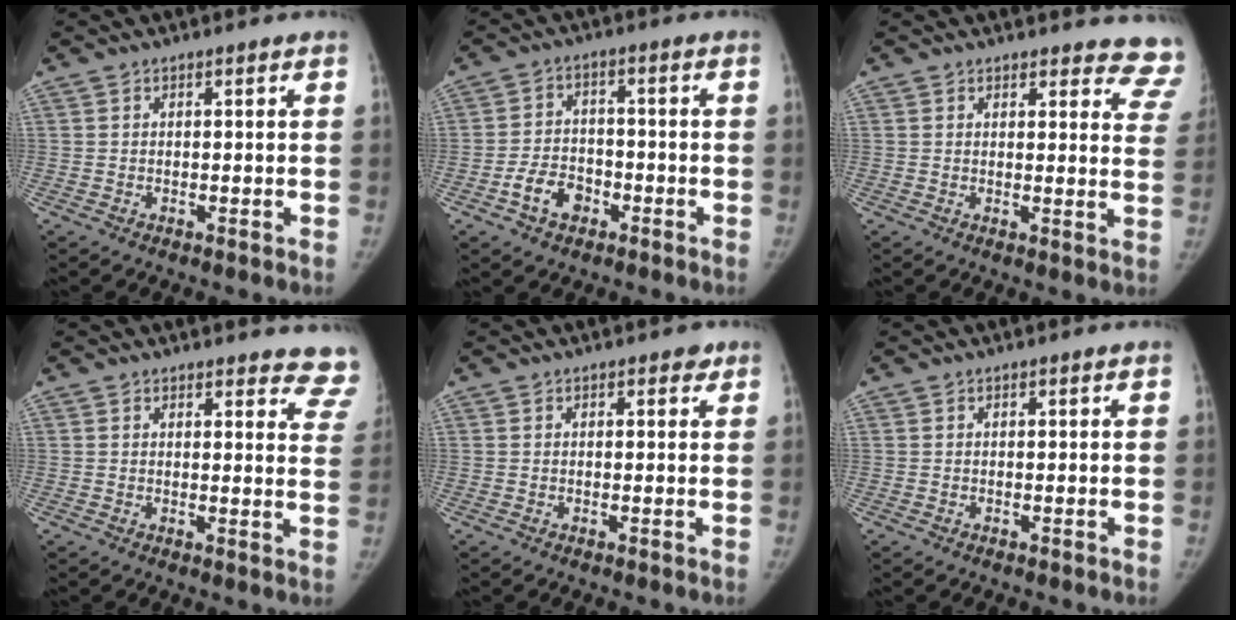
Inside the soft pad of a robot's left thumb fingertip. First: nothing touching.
{"total": 6.6, "force": [-3.2, 4.7, 3.4], "torque": [-0.048, 0.028, -0.054]}
{"total": 10.5, "force": [10.1, 2.8, 0.7], "torque": [0.047, -0.079, 0.074]}
{"total": 10.0, "force": [9.6, 2.6, 1.1], "torque": [0.039, -0.070, 0.072]}
{"total": 1.2, "force": [0.7, 0.8, 0.5], "torque": [0.008, -0.002, 0.003]}
{"total": 0.0}